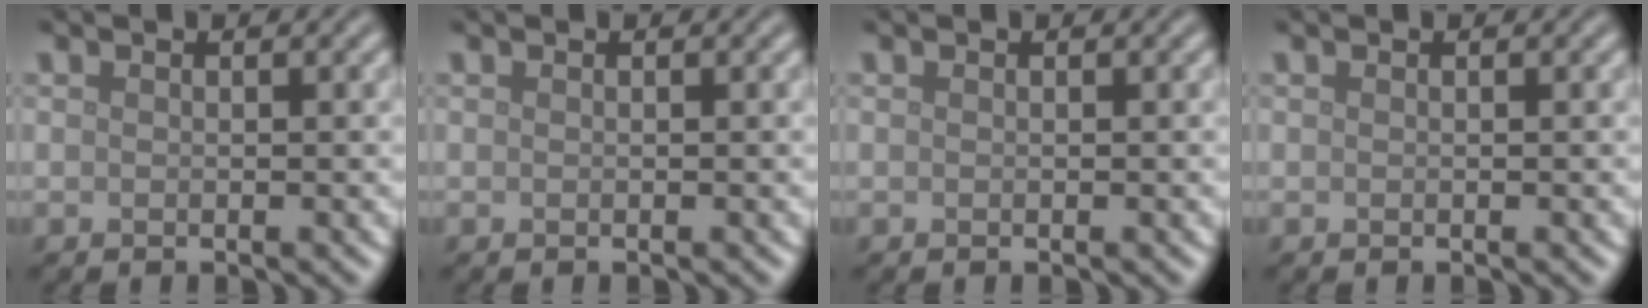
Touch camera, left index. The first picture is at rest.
{"total": 0.0}
{"total": 0.0}
{"total": 0.0}